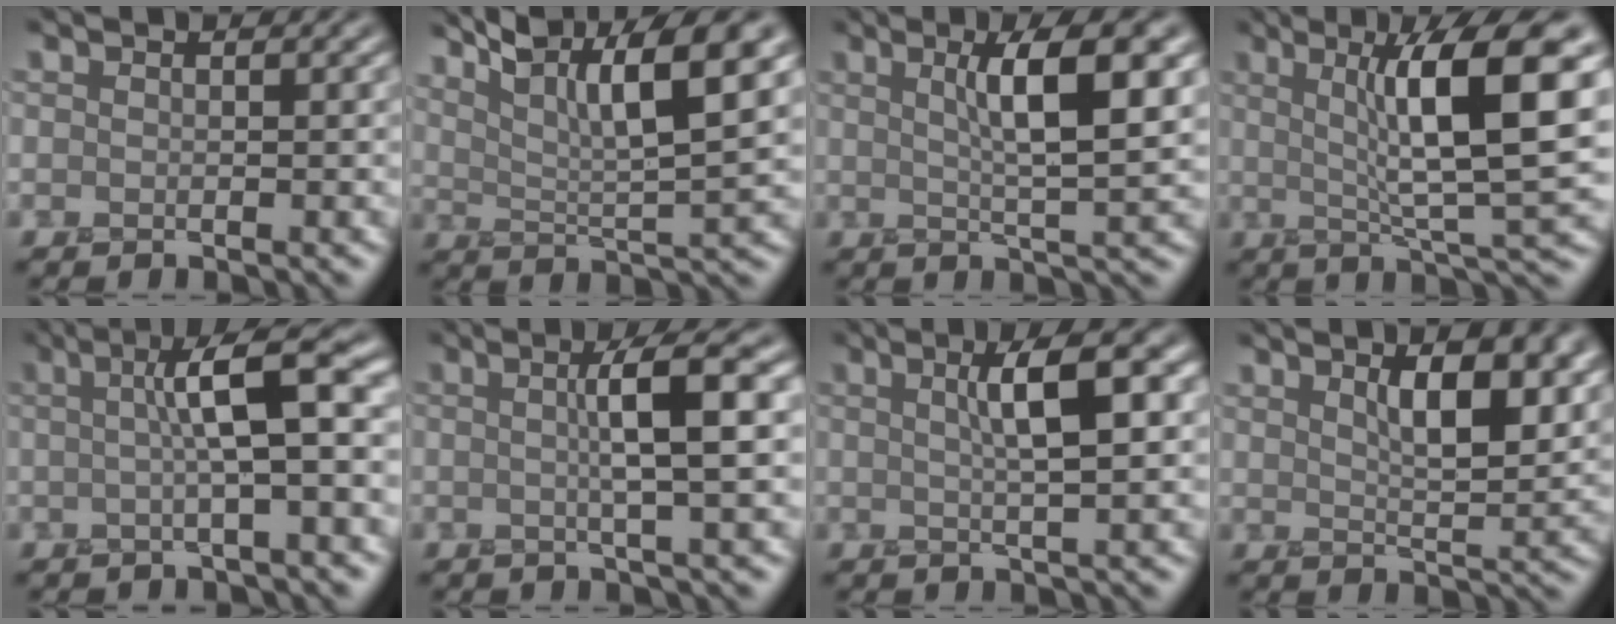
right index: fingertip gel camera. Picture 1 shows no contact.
{"total": 9.4, "force": [6.1, 2.0, 6.9], "torque": [-0.102, 0.022, 0.098]}
{"total": 6.5, "force": [2.1, 1.3, 6.0], "torque": [-0.078, 0.011, 0.030]}
{"total": 10.0, "force": [2.6, 1.7, 9.5], "torque": [-0.124, 0.001, 0.044]}
{"total": 6.4, "force": [0.8, 1.2, 6.3], "torque": [-0.092, 0.021, 0.004]}
{"total": 4.9, "force": [0.7, 0.6, 4.8], "torque": [-0.069, 0.011, 0.006]}
{"total": 4.9, "force": [1.3, 1.0, 4.6], "torque": [-0.061, 0.014, 0.015]}
{"total": 6.5, "force": [3.2, 2.2, 5.2], "torque": [-0.071, 0.003, 0.052]}